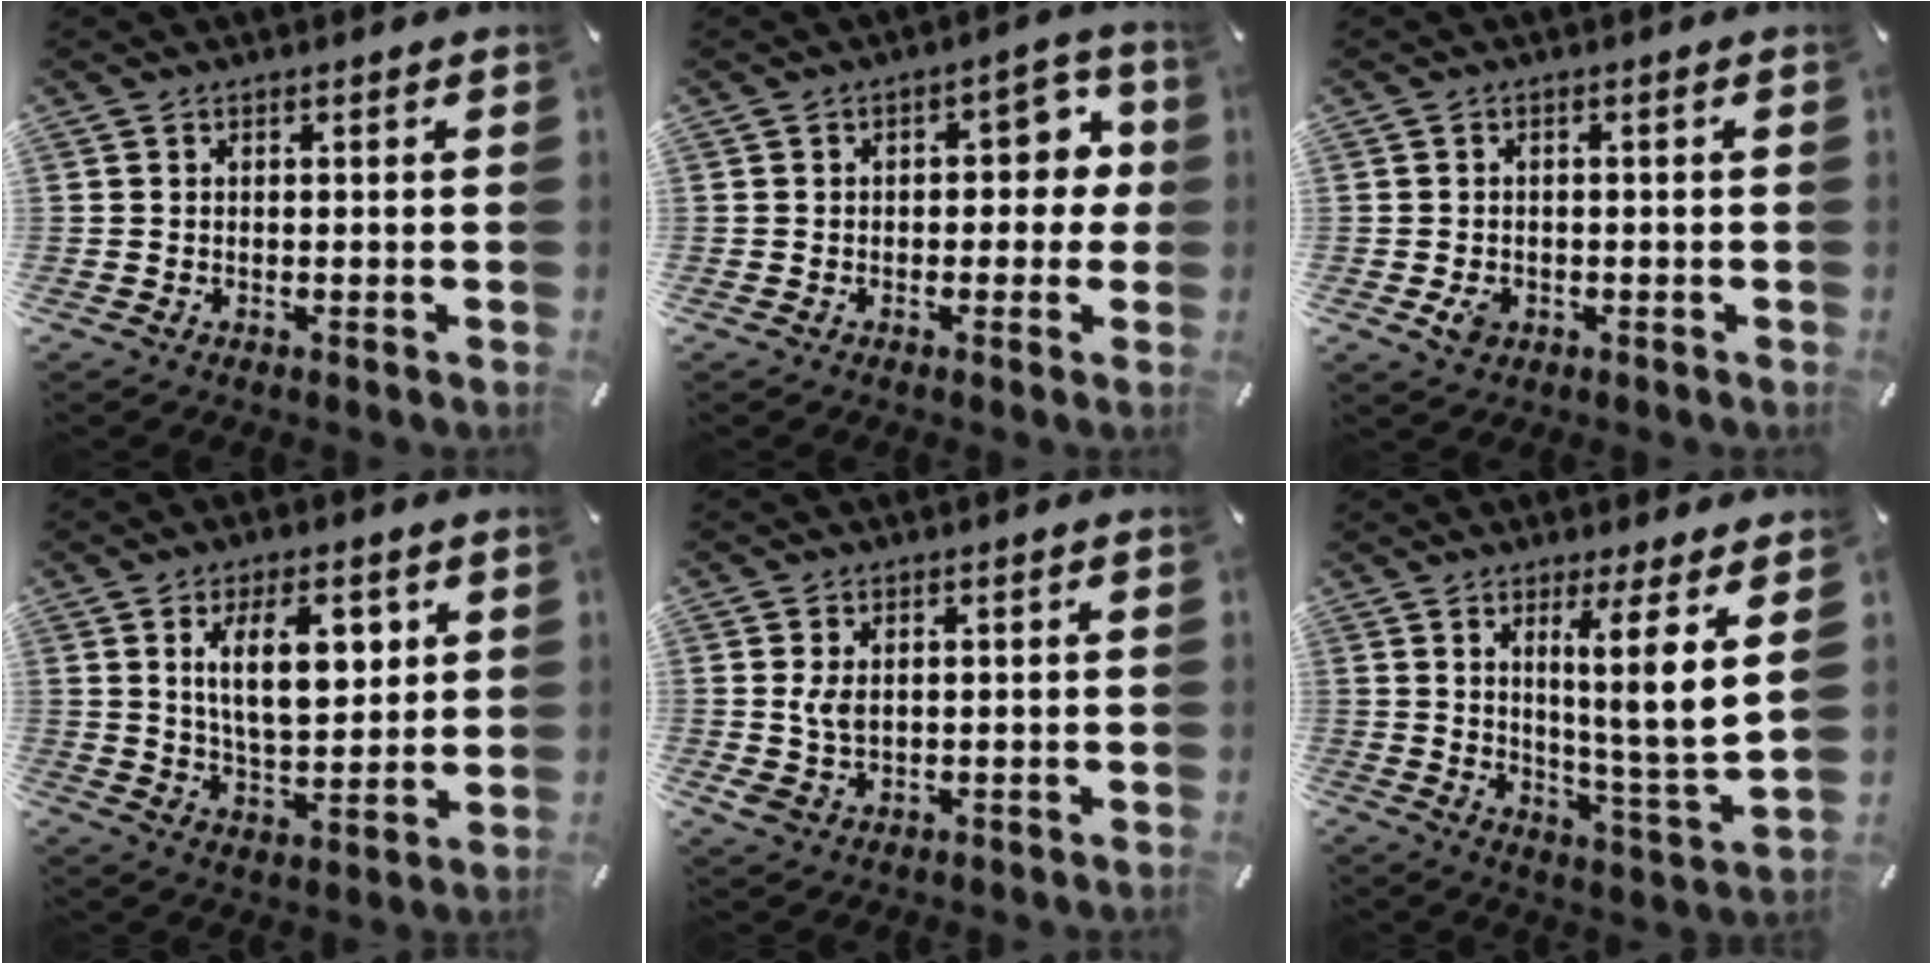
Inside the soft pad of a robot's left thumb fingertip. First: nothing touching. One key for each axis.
{"total": 7.4, "fx": 0.5, "fy": 4.8, "fz": 5.6, "tx": -0.060, "ty": 0.004, "tz": -0.003}
{"total": 3.3, "fx": -1.2, "fy": 2.6, "fz": 1.6, "tx": -0.026, "ty": 0.000, "tz": -0.022}
{"total": 12.7, "fx": 4.9, "fy": 6.2, "fz": 10.0, "tx": -0.163, "ty": -0.008, "tz": 0.080}
{"total": 4.2, "fx": 0.8, "fy": 2.7, "fz": 3.1, "tx": -0.076, "ty": -0.003, "tz": 0.014}
{"total": 11.2, "fx": 5.1, "fy": -0.6, "fz": 9.9, "tx": -0.158, "ty": -0.043, "tz": 0.071}